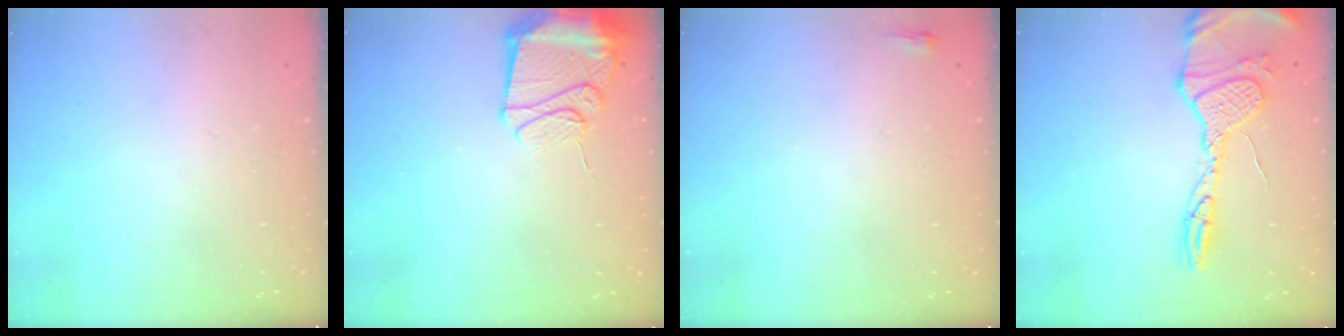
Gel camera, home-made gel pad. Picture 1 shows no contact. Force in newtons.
{"total": 12.8, "press": 12.8, "slide": 1.1}
{"total": 2.0, "press": 2.0, "slide": 0.5}
{"total": 16.0, "press": 15.9, "slide": 1.6}